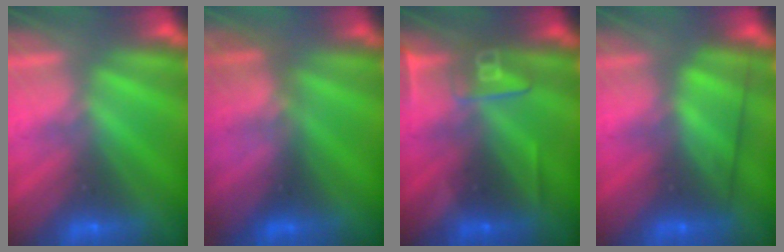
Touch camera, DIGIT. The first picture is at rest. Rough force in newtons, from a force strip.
{"total": 2.7}
{"total": 2.5}
{"total": 2.6}